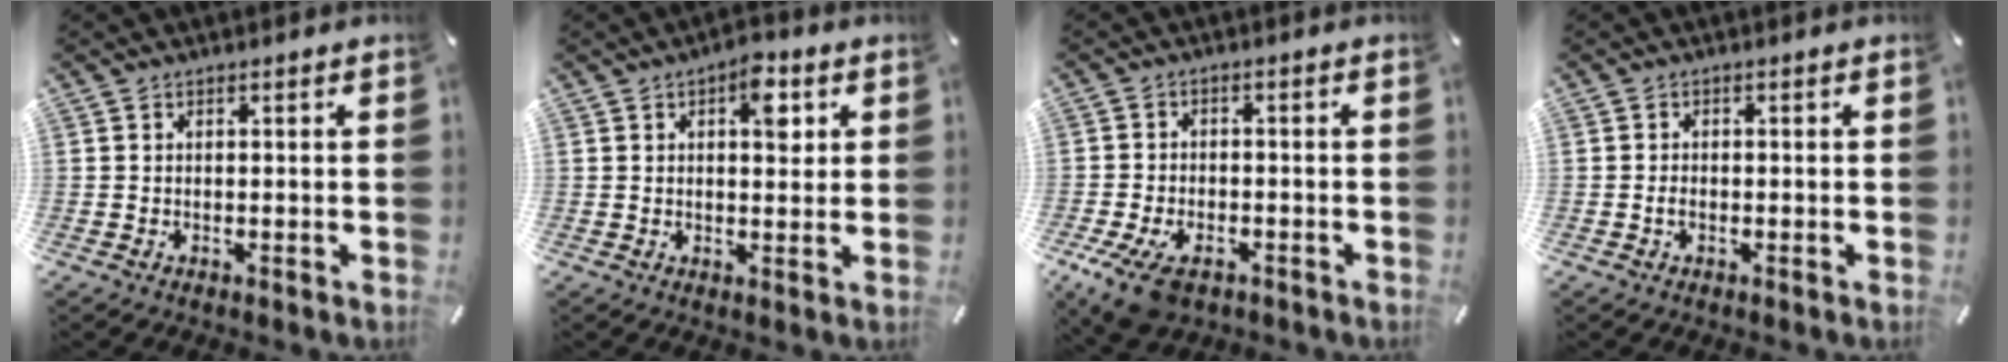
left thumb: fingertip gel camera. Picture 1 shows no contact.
{"total": 6.8, "force": [2.3, 3.7, 5.2], "torque": [-0.044, -0.015, 0.028]}
{"total": 8.0, "force": [-4.4, 4.8, 4.8], "torque": [-0.110, 0.011, -0.080]}
{"total": 1.4, "force": [-0.5, 0.9, 1.0], "torque": [-0.021, 0.002, -0.010]}